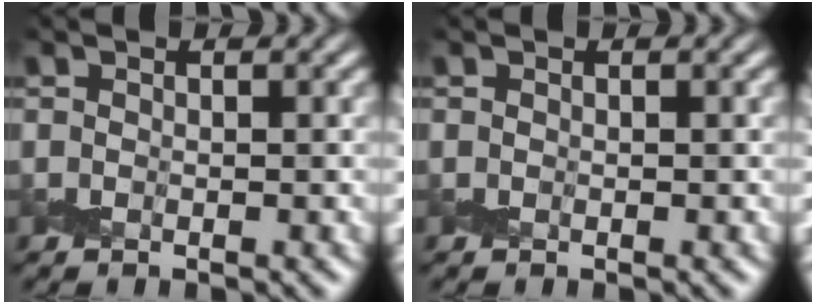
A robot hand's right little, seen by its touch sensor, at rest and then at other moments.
{"total": 0.0}